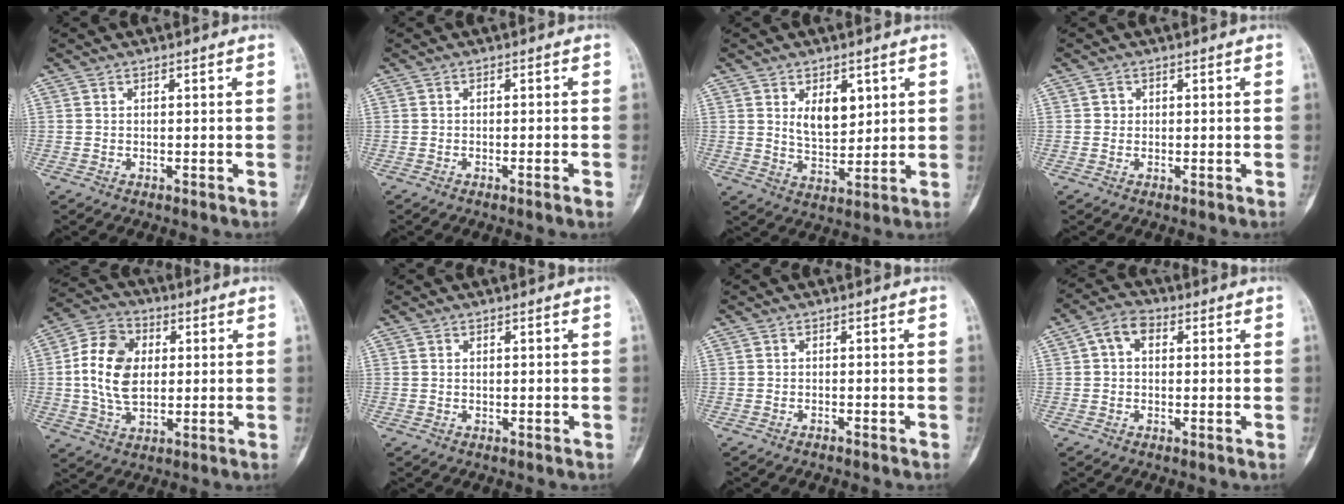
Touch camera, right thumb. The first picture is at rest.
{"total": 1.7, "force": [-0.9, -0.2, 1.4], "torque": [-0.025, -0.002, -0.014]}
{"total": 7.3, "force": [2.7, 4.2, 5.3], "torque": [-0.060, -0.024, 0.052]}
{"total": 1.1, "force": [0.1, 1.0, 0.2], "torque": [0.003, 0.003, 0.001]}
{"total": 12.6, "force": [1.1, 8.7, 9.1], "torque": [-0.158, 0.008, 0.015]}
{"total": 0.0}
{"total": 0.9, "force": [-0.8, 0.0, 0.4], "torque": [-0.013, 0.007, -0.009]}
{"total": 5.2, "force": [1.1, 3.7, 3.5], "torque": [-0.051, 0.019, 0.011]}